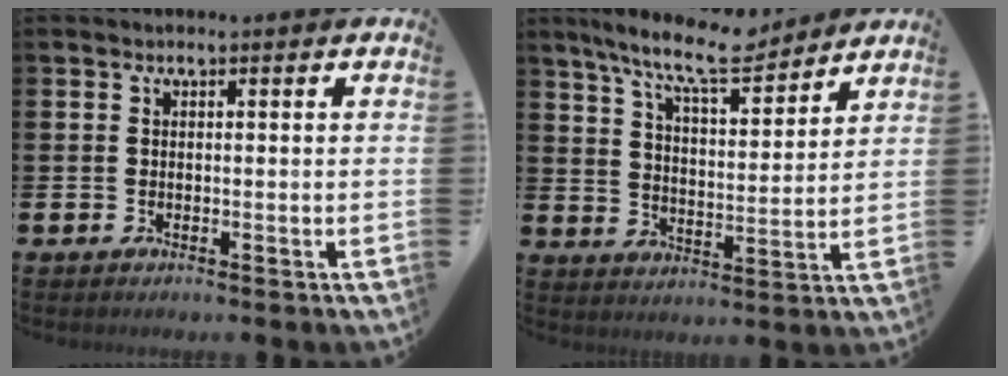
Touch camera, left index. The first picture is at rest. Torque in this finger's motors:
{"motor_torque": [1.06, -1.08, 0.70, 0.21]}